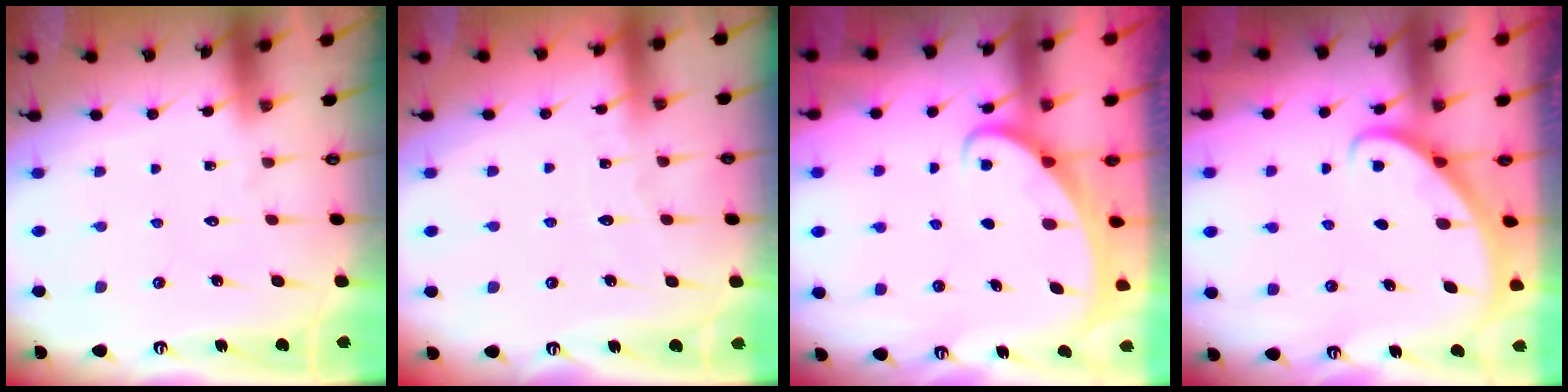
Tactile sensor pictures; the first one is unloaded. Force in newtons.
{"total": 2.5, "press": 2.5, "slide": 0.3}
{"total": 2.1, "press": 2.1, "slide": 0.2}
{"total": 2.9, "press": 2.9, "slide": 0.2}